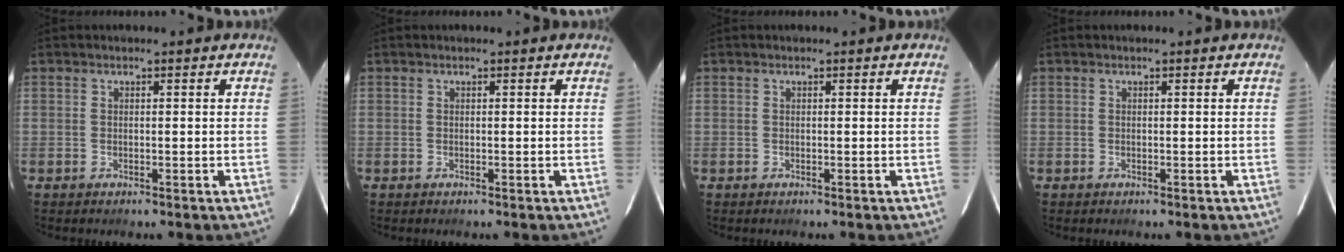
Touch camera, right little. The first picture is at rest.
{"total": 0.0}
{"total": 0.0}
{"total": 0.0}